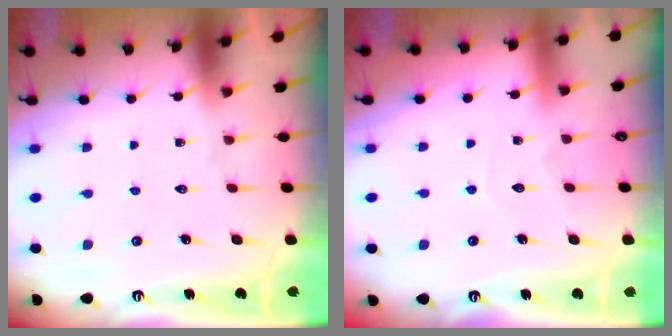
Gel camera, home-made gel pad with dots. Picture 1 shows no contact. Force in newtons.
{"total": 3.8, "press": 3.8, "slide": 0.4}